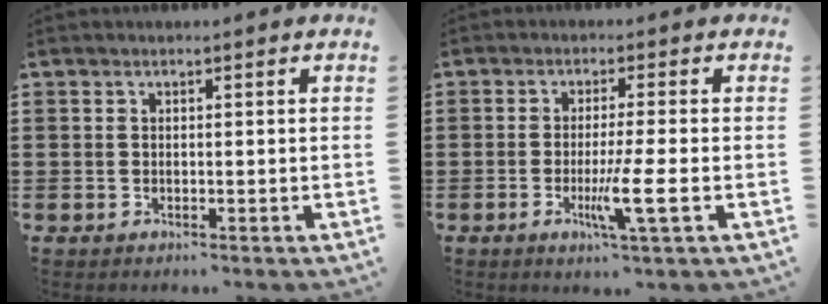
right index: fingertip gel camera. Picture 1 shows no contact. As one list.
[{"total": 6.3, "force": [-1.8, -0.3, 6.1], "torque": [-0.107, -0.019, -0.032]}]